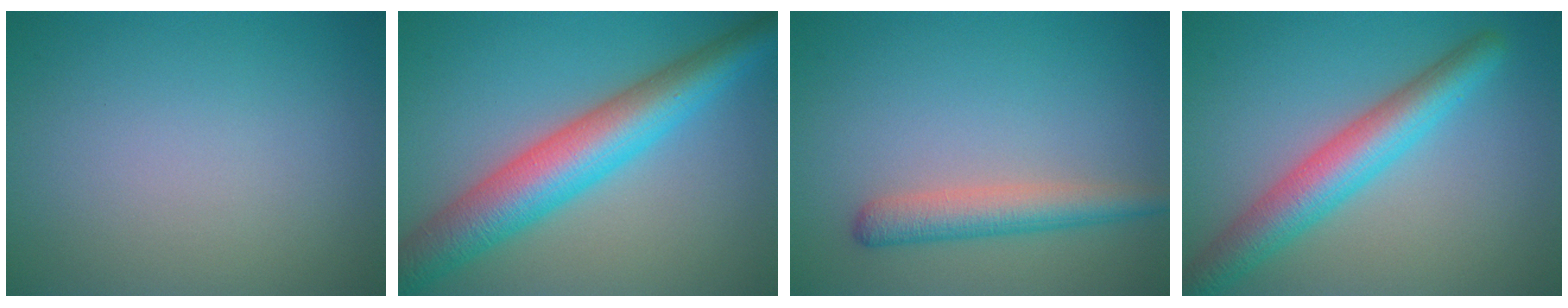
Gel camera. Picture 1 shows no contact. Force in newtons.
{"total": 8.4, "press": 8.4, "slide": 0.2}
{"total": 3.4, "press": 3.4, "slide": 0.1}
{"total": 5.6, "press": 5.6, "slide": 0.1}